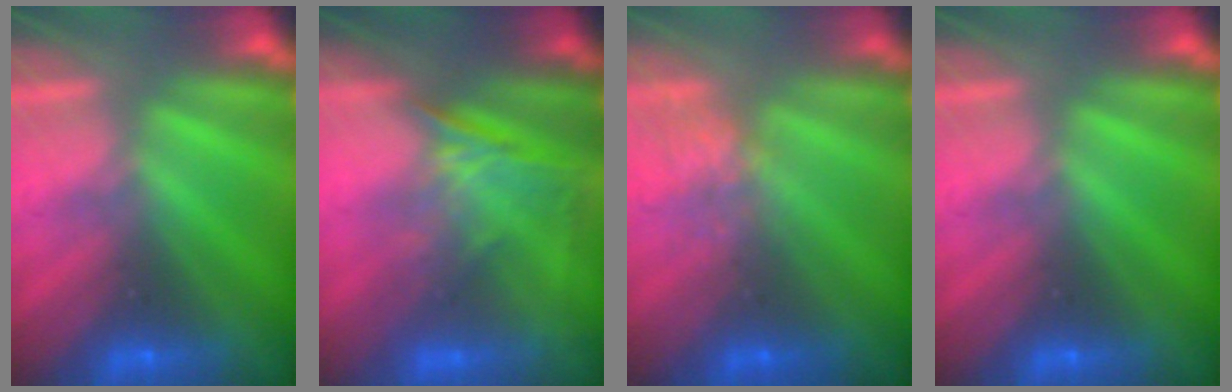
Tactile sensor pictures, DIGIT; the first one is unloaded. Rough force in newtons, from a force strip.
{"total": 1.3}
{"total": 2.4}
{"total": 0.0}